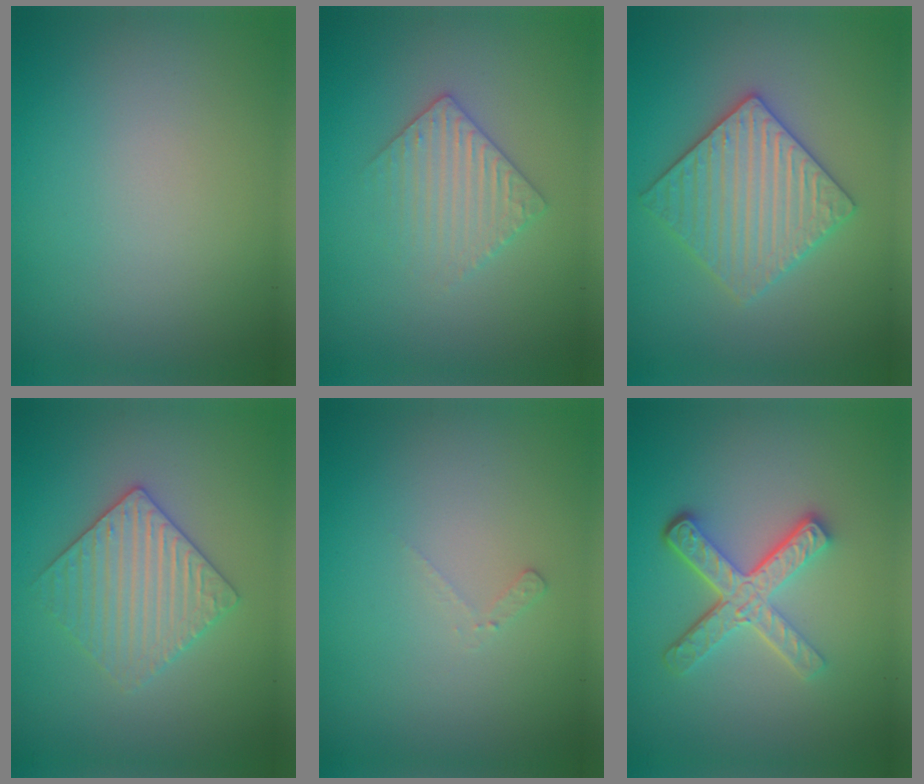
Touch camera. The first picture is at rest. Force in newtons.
{"total": 3.0, "press": 2.9, "slide": 0.6}
{"total": 4.3, "press": 4.1, "slide": 1.0}
{"total": 3.4, "press": 3.4, "slide": 0.7}
{"total": 0.8, "press": 0.8, "slide": 0.2}
{"total": 5.0, "press": 3.6, "slide": 3.4}